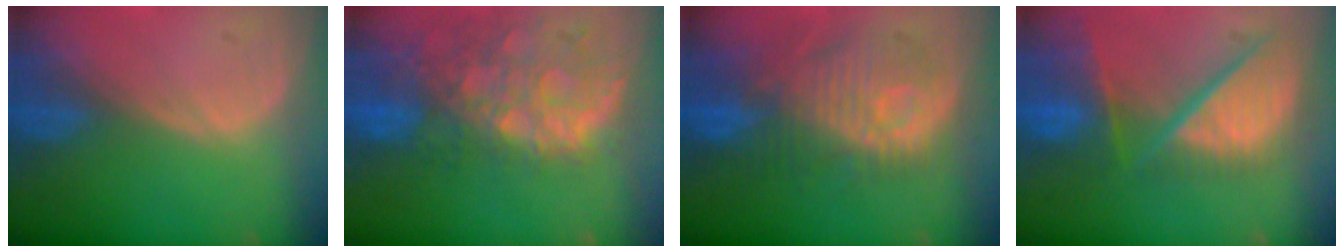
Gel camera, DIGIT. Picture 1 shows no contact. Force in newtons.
{"total": 12.0, "press": 10.0, "slide": 6.7}
{"total": 11.0, "press": 10.6, "slide": 3.1}
{"total": 12.1, "press": 9.9, "slide": 7.0}